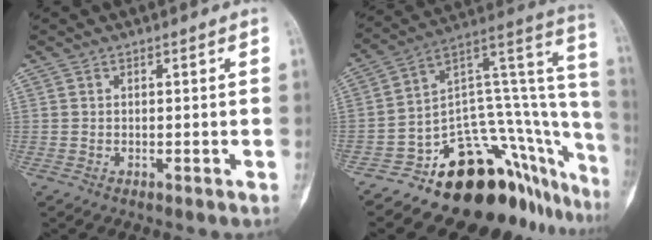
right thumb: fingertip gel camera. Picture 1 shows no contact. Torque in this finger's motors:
{"motor_torque": [3.29, 0.69, 0.74, -2.04, -0.01]}